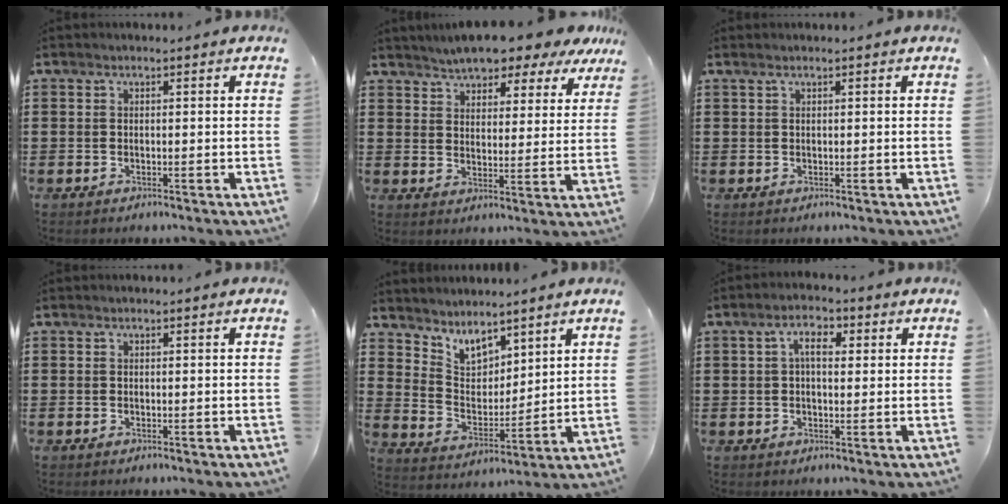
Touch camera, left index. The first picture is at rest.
{"total": 5.6, "force": [5.4, 1.0, 1.1], "torque": [-0.042, -0.029, 0.091]}
{"total": 0.5, "force": [0.4, 0.0, 0.3], "torque": [-0.007, 0.000, 0.008]}
{"total": 0.0}
{"total": 5.8, "force": [5.2, 2.4, 0.9], "torque": [-0.047, -0.026, 0.095]}
{"total": 4.3, "force": [1.0, 2.3, 3.5], "torque": [-0.068, 0.010, 0.012]}